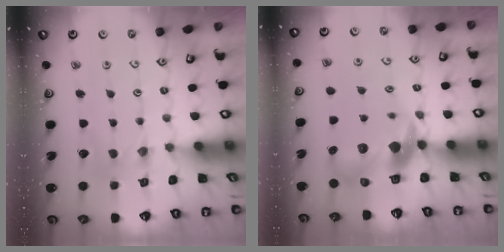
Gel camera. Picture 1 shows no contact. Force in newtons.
{"total": 11.6, "press": 11.5, "slide": 1.8}